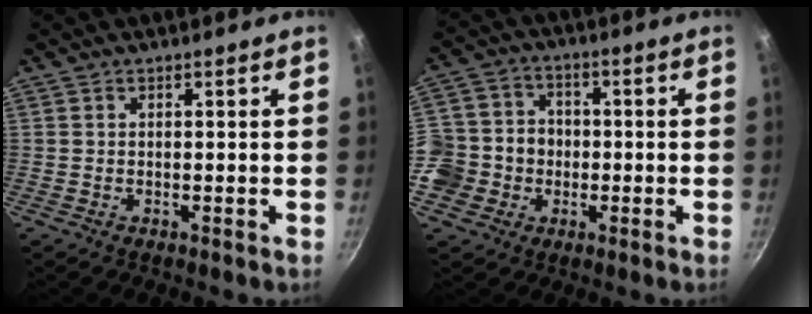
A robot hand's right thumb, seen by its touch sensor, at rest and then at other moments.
{"total": 11.1, "force": [-2.4, 10.1, 3.9], "torque": [-0.048, 0.030, -0.055]}